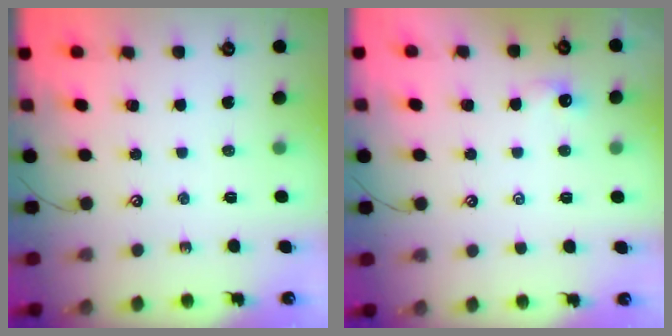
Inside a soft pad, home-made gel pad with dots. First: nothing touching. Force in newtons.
{"total": 0.7, "press": 0.6, "slide": 0.3}